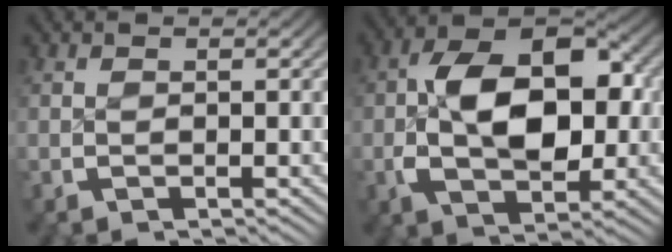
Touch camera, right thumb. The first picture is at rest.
{"total": 11.7, "force": [-0.5, 7.2, 9.2], "torque": [-0.171, -0.025, 0.006]}